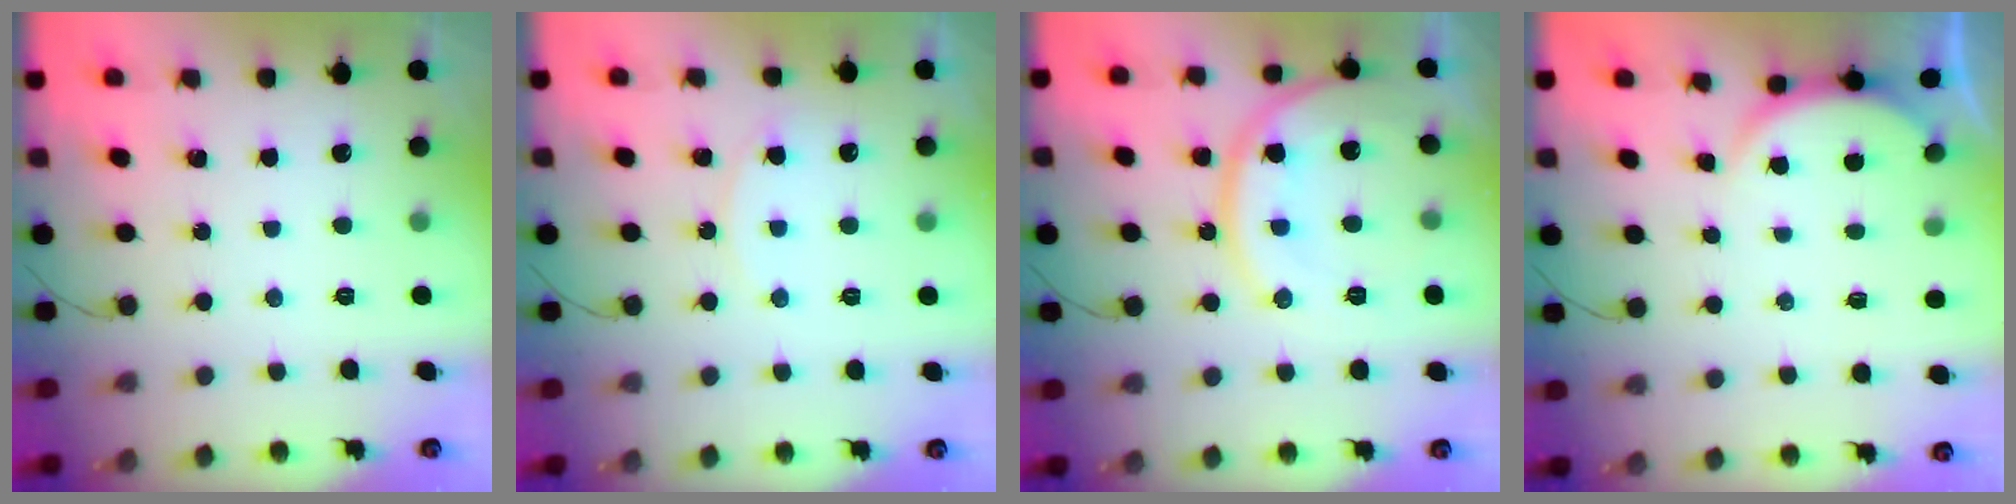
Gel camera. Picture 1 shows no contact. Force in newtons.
{"total": 5.3, "press": 5.2, "slide": 0.6}
{"total": 16.8, "press": 16.7, "slide": 2.1}
{"total": 2.9, "press": 2.8, "slide": 0.6}